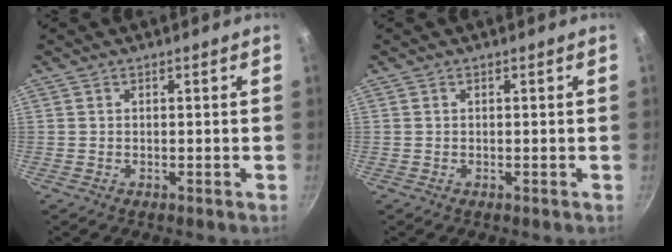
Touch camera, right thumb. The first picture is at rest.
{"total": 0.0}